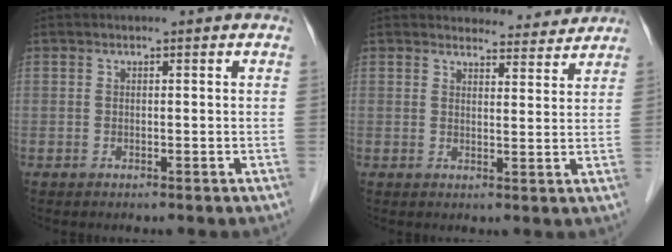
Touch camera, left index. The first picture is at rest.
{"total": 5.7, "force": [5.6, 1.1, 0.1], "torque": [0.005, -0.007, 0.062]}